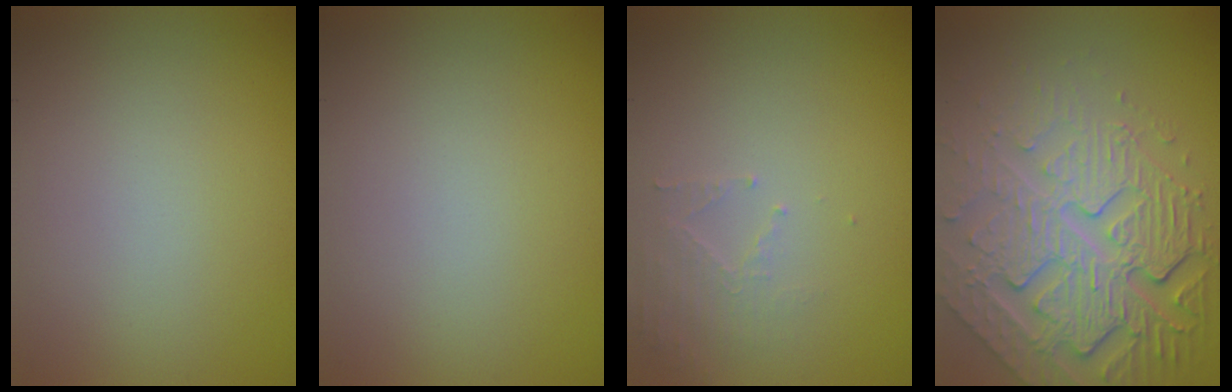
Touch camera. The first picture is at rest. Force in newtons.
{"total": 0.0}
{"total": 1.7, "press": 1.7, "slide": 0.3}
{"total": 8.5, "press": 5.9, "slide": 6.2}